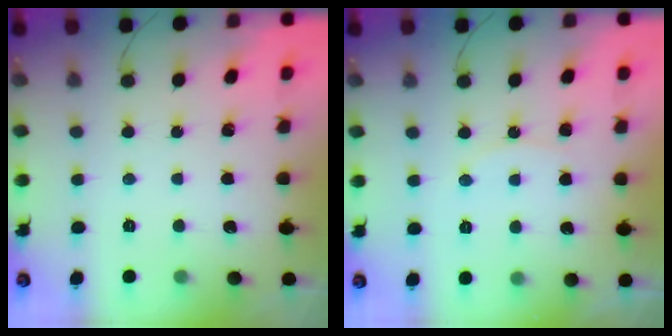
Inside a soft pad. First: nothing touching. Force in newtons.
{"total": 5.1, "press": 5.0, "slide": 0.4}